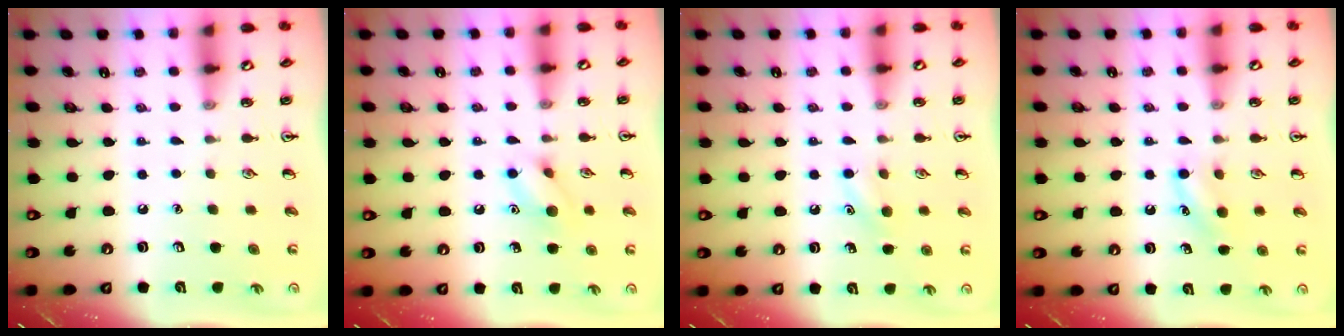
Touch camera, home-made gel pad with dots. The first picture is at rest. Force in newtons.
{"total": 8.7, "press": 8.6, "slide": 0.6}
{"total": 6.8, "press": 6.4, "slide": 2.3}
{"total": 7.8, "press": 7.6, "slide": 1.8}